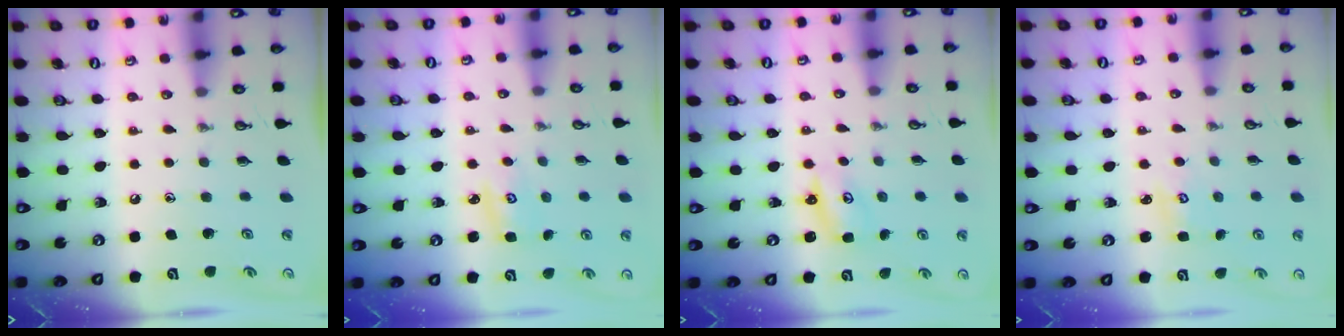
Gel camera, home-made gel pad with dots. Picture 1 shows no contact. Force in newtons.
{"total": 2.9, "press": 2.9, "slide": 0.3}
{"total": 2.6, "press": 2.5, "slide": 0.3}
{"total": 1.9, "press": 1.9, "slide": 0.2}